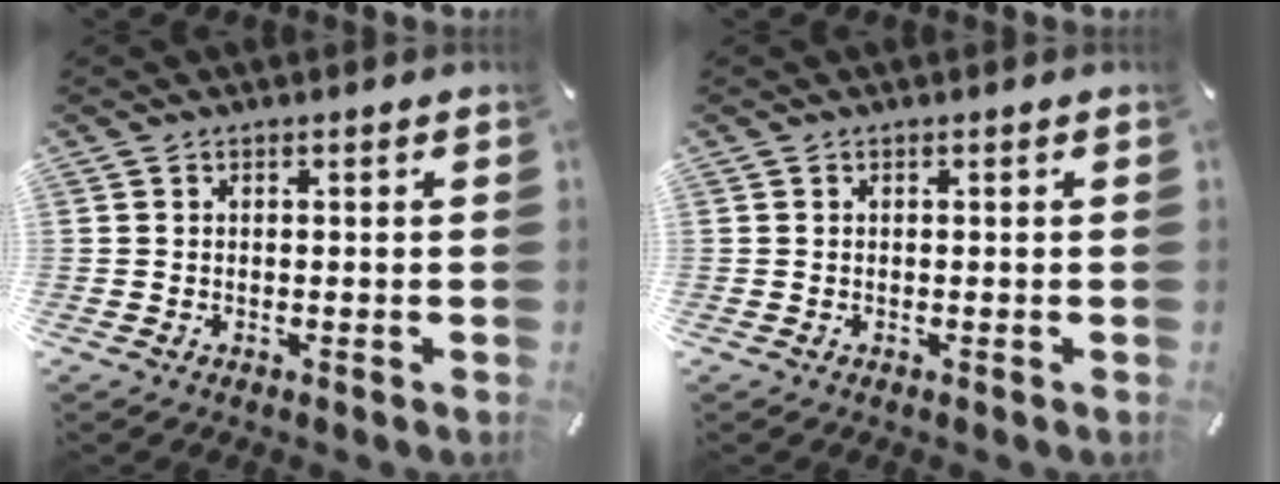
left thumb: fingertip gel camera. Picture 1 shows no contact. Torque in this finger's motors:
{"motor_torque": [0.03, 0.16, -0.15, -0.20, 0.04]}